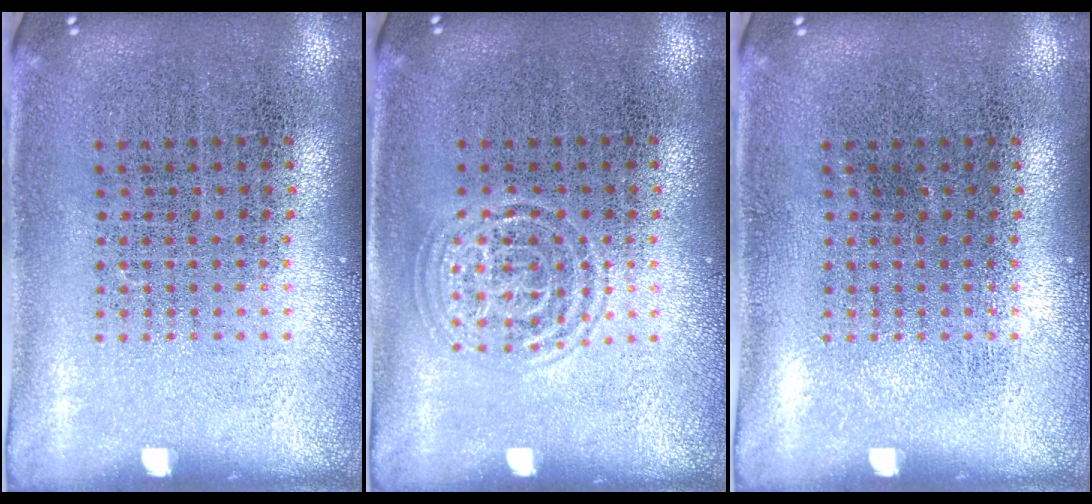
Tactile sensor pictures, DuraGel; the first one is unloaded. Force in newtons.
{"total": 1.3, "press": 1.3, "slide": 0.1}
{"total": 0.0}